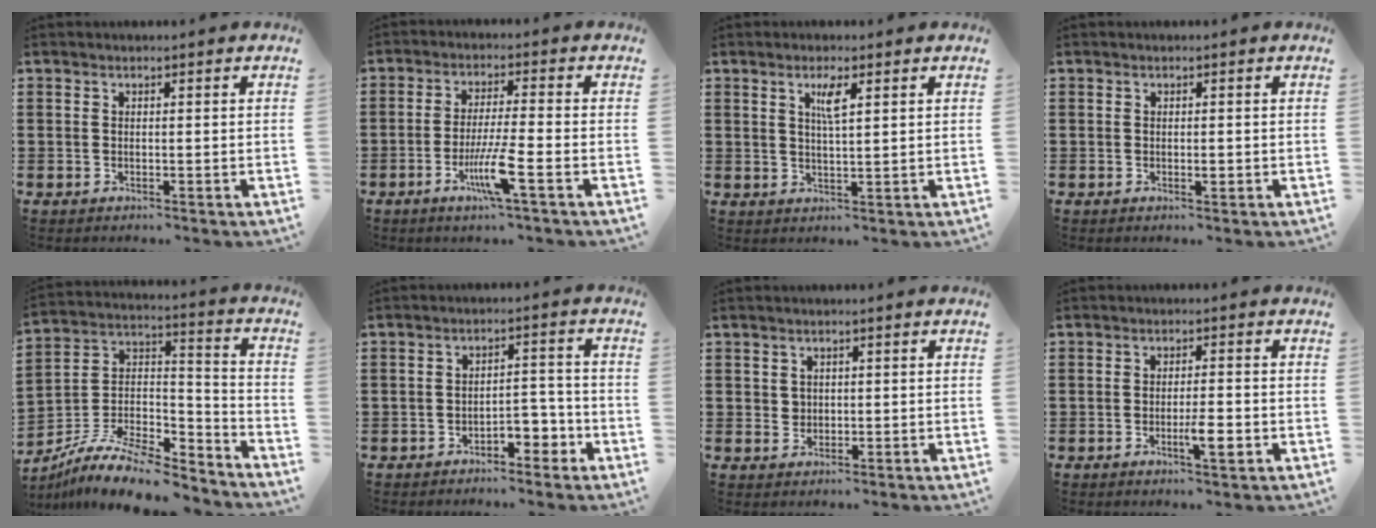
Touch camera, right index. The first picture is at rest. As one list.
[{"total": 7.1, "force": [-3.1, 0.1, 6.4], "torque": [-0.130, -0.017, -0.060]}, {"total": 3.1, "force": [1.4, 0.4, 2.7], "torque": [-0.050, -0.001, 0.019]}, {"total": 1.0, "force": [-0.2, 0.5, 0.8], "torque": [-0.014, -0.001, -0.003]}, {"total": 10.8, "force": [-8.7, 3.1, 5.5], "torque": [-0.112, 0.014, -0.172]}, {"total": 3.7, "force": [-2.5, 1.8, 2.0], "torque": [-0.036, 0.011, -0.051]}, {"total": 1.4, "force": [0.6, 1.2, 0.4], "torque": [-0.011, 0.005, 0.012]}, {"total": 4.0, "force": [-1.6, 0.8, 3.6], "torque": [-0.065, 0.000, -0.028]}]